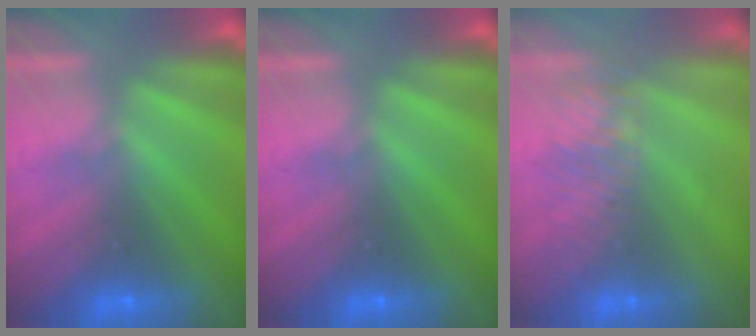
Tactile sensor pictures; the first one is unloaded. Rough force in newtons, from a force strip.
{"total": 0.0}
{"total": 8.7}